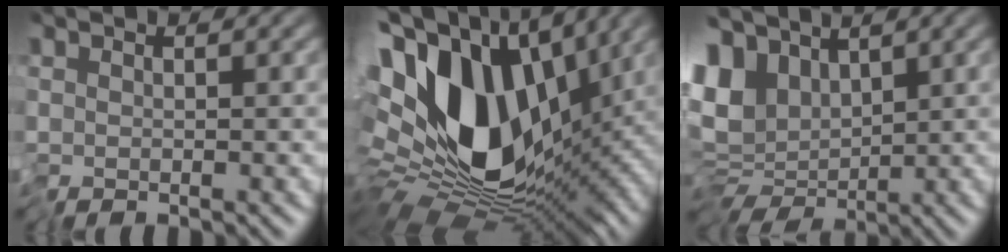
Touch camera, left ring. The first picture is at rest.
{"total": 15.0, "force": [1.3, 9.3, 11.7], "torque": [-0.206, -0.005, 0.024]}
{"total": 6.6, "force": [1.8, 4.6, 4.4], "torque": [-0.094, -0.006, 0.034]}